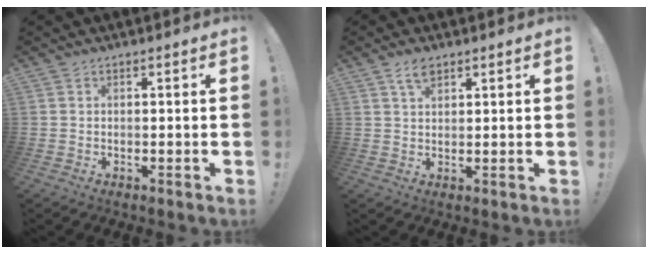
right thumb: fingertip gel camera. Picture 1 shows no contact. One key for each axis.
{"total": 4.0, "fx": 2.5, "fy": 2.0, "fz": 2.5, "tx": -0.046, "ty": -0.004, "tz": 0.044}